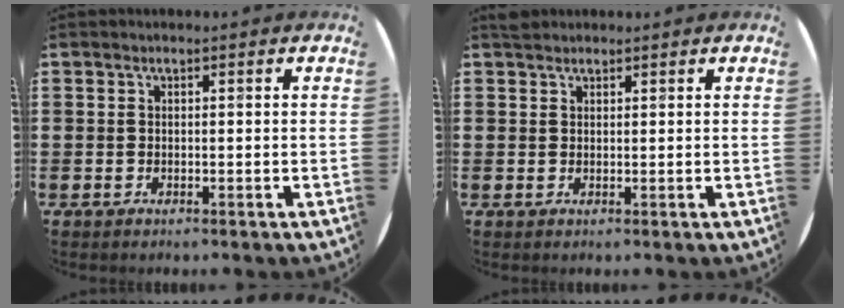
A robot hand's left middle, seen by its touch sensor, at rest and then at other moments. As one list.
[{"total": 1.1, "force": [1.0, 0.4, 0.1], "torque": [0.004, 0.000, 0.018]}]